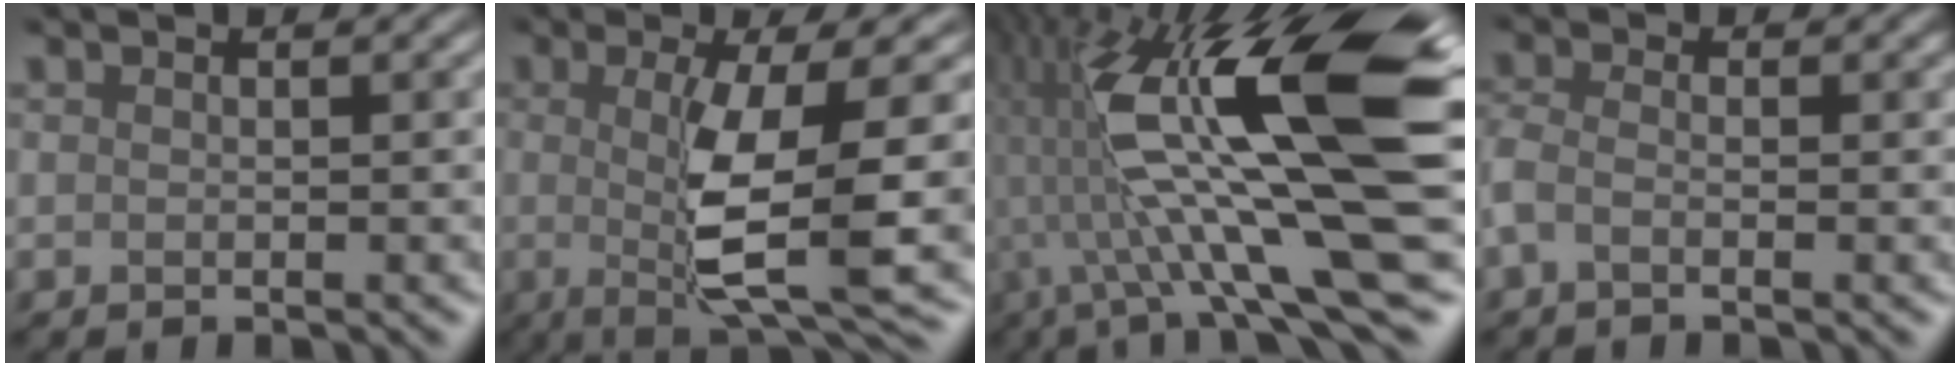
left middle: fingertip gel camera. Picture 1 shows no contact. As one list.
[{"total": 8.5, "force": [-1.2, 1.1, 8.3], "torque": [-0.155, -0.021, 0.006]}, {"total": 14.3, "force": [0.7, 3.8, 13.8], "torque": [-0.273, 0.007, 0.038]}, {"total": 2.4, "force": [-2.2, -0.8, -0.3], "torque": [-0.033, -0.007, -0.027]}]